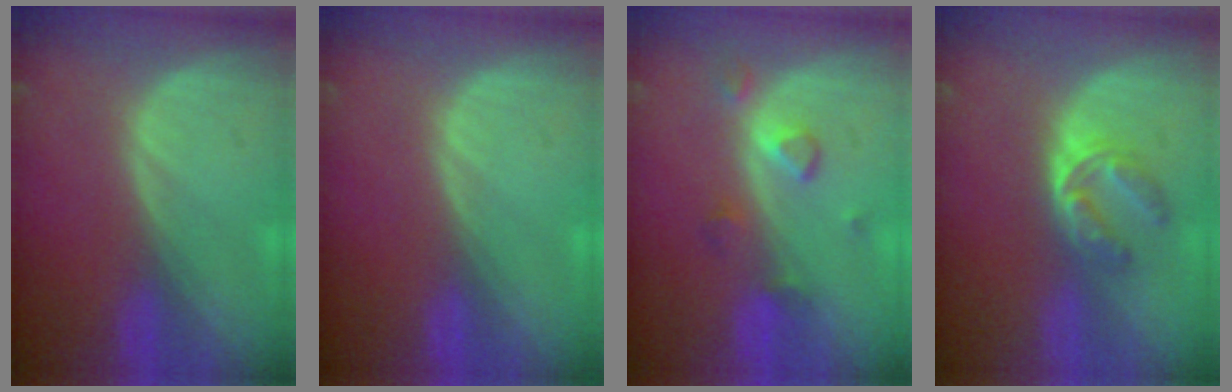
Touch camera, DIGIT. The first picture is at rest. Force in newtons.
{"total": 0.0}
{"total": 3.6, "press": 3.6, "slide": 0.4}
{"total": 5.0, "press": 4.8, "slide": 1.5}